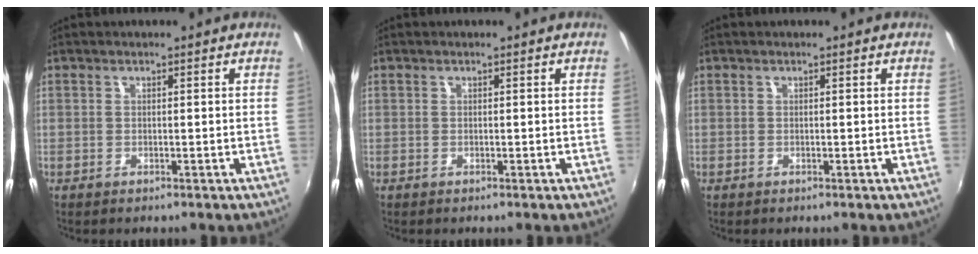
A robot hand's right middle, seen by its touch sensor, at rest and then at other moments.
{"total": 0.0}
{"total": 0.0}